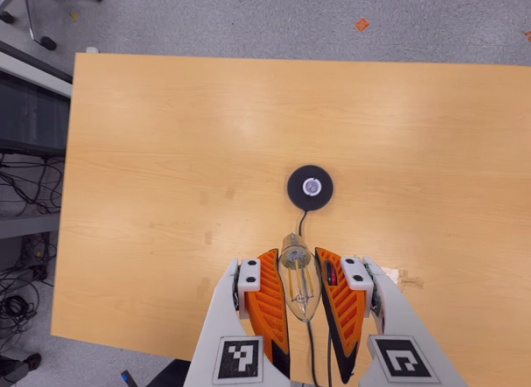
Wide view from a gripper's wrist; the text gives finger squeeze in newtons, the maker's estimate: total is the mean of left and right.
{"total": 19.7, "left": 21.4, "right": 18.0}